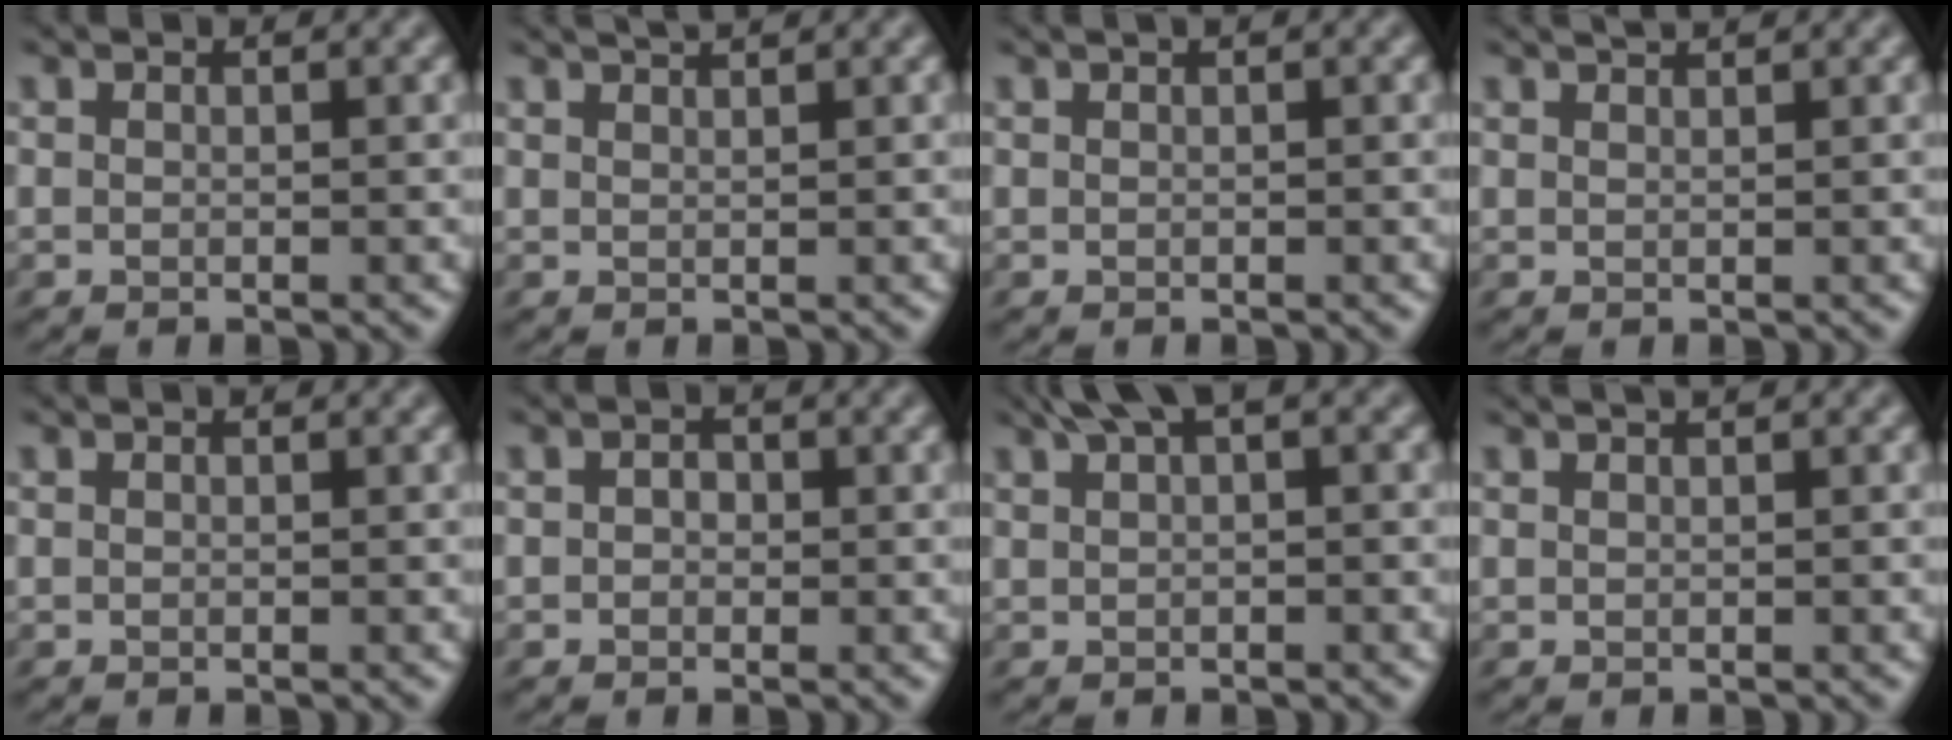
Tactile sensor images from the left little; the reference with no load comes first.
{"total": 2.1, "force": [1.8, 0.4, 1.0], "torque": [-0.003, 0.016, 0.014]}
{"total": 0.9, "force": [0.6, 0.2, 0.7], "torque": [-0.004, 0.003, 0.007]}
{"total": 1.4, "force": [1.3, 0.1, 0.5], "torque": [0.002, 0.010, 0.011]}
{"total": 0.0}
{"total": 1.4, "force": [-0.4, 1.2, 0.6], "torque": [-0.012, 0.003, -0.007]}
{"total": 4.5, "force": [2.8, 1.5, 3.2], "torque": [-0.066, 0.020, 0.042]}
{"total": 1.5, "force": [1.2, 0.4, 0.9], "torque": [-0.003, 0.012, 0.007]}